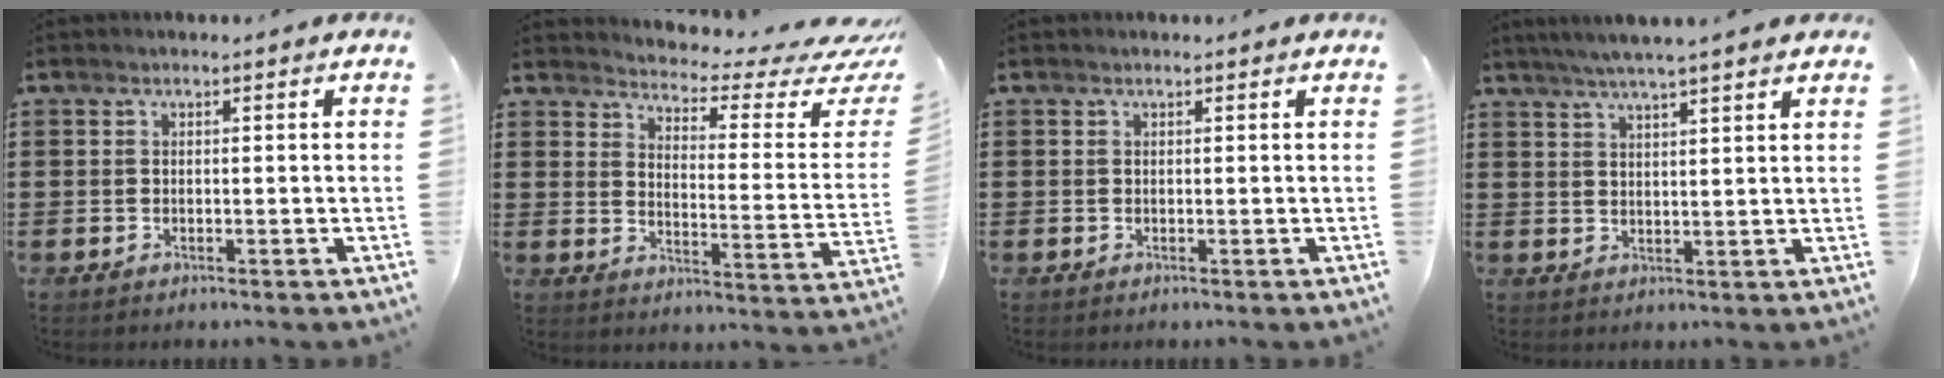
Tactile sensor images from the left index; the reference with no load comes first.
{"total": 3.3, "force": [2.9, 0.6, 1.5], "torque": [-0.034, -0.035, 0.039]}
{"total": 0.0}
{"total": 4.1, "force": [3.5, -0.3, 2.0], "torque": [-0.050, -0.010, 0.062]}